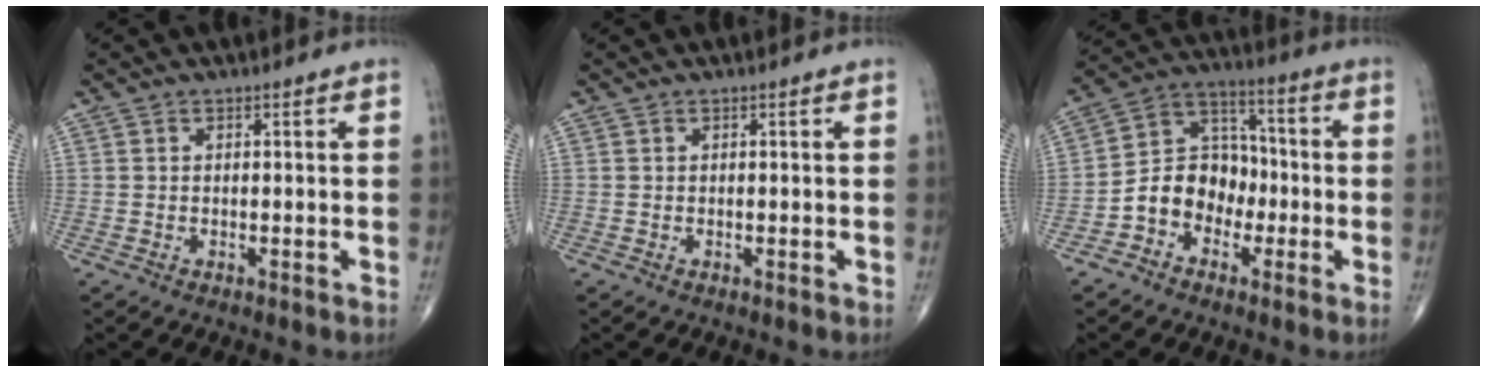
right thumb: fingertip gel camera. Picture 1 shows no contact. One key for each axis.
{"total": 0.0}
{"total": 10.7, "fx": -3.4, "fy": 8.5, "fz": 5.5, "tx": -0.060, "ty": 0.050, "tz": -0.072}